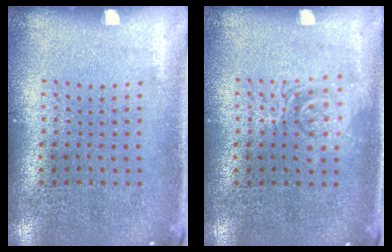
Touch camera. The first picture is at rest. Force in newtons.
{"total": 1.1, "press": 1.1, "slide": 0.2}